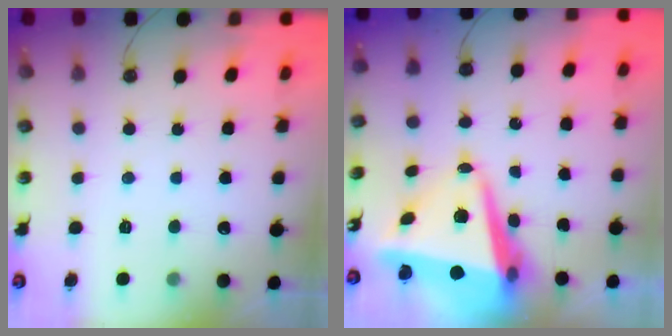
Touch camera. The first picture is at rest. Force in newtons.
{"total": 11.6, "press": 11.3, "slide": 2.4}